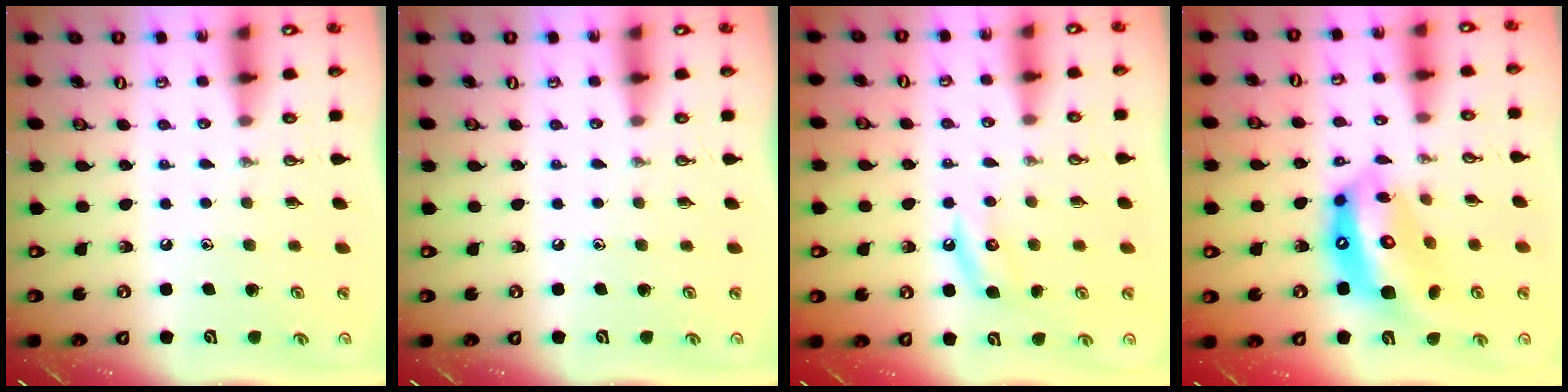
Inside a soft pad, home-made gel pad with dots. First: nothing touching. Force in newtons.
{"total": 0.0}
{"total": 4.5, "press": 4.4, "slide": 0.7}
{"total": 17.3, "press": 17.2, "slide": 2.0}